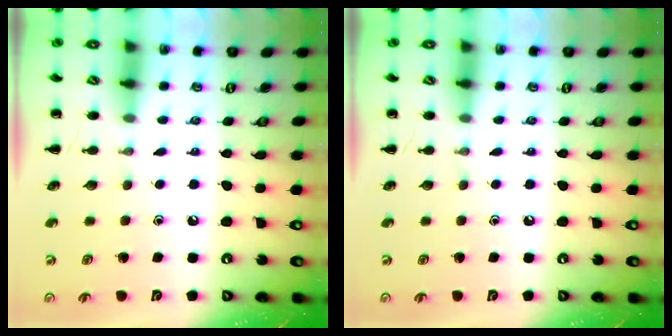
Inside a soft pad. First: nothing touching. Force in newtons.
{"total": 0.0}